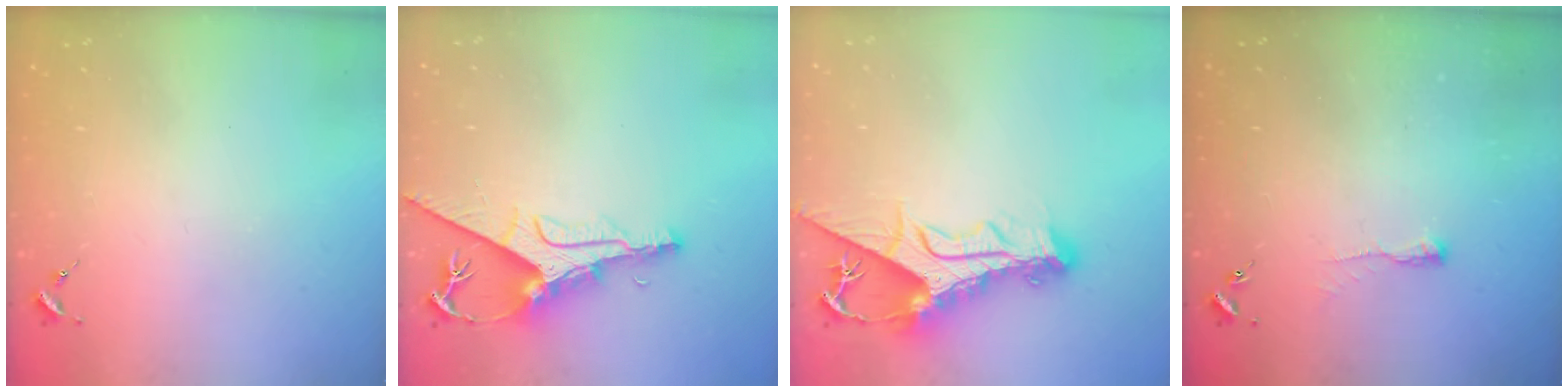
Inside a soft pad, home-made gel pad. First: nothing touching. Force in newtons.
{"total": 9.8, "press": 9.8, "slide": 1.3}
{"total": 14.2, "press": 14.1, "slide": 1.3}
{"total": 3.4, "press": 3.4, "slide": 0.6}